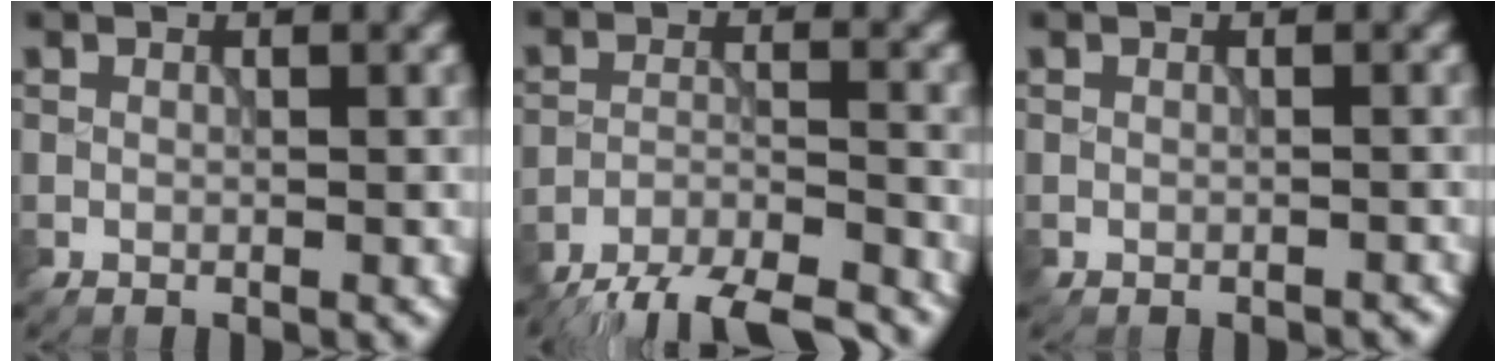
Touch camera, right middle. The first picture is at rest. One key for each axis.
{"total": 10.8, "fx": -10.0, "fy": 2.3, "fz": 3.3, "tx": -0.049, "ty": -0.016, "tz": -0.151}
{"total": 0.8, "fx": -0.8, "fy": 0.0, "fz": 0.0, "tx": 0.002, "ty": -0.003, "tz": -0.014}